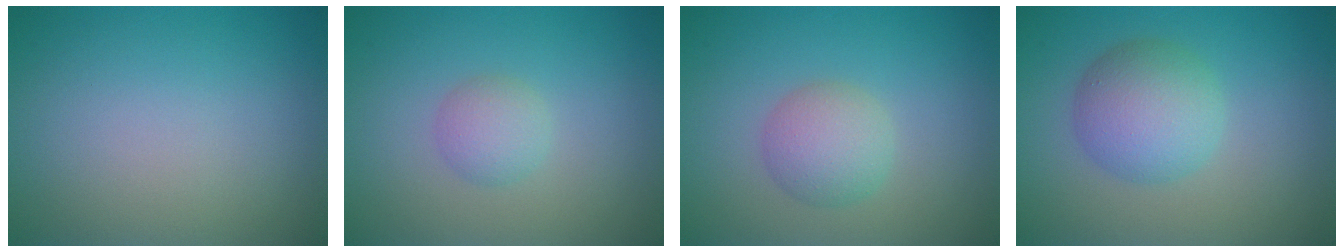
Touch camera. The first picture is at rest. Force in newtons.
{"total": 1.9, "press": 1.9, "slide": 0.1}
{"total": 3.0, "press": 3.0, "slide": 0.0}
{"total": 4.7, "press": 4.7, "slide": 0.2}